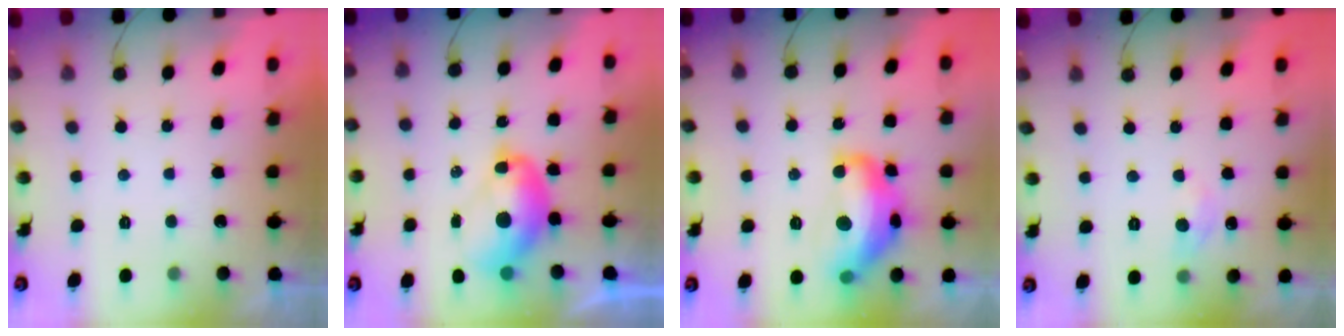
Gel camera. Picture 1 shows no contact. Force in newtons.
{"total": 10.5, "press": 10.4, "slide": 1.1}
{"total": 15.3, "press": 15.3, "slide": 1.1}
{"total": 4.8, "press": 4.7, "slide": 0.6}